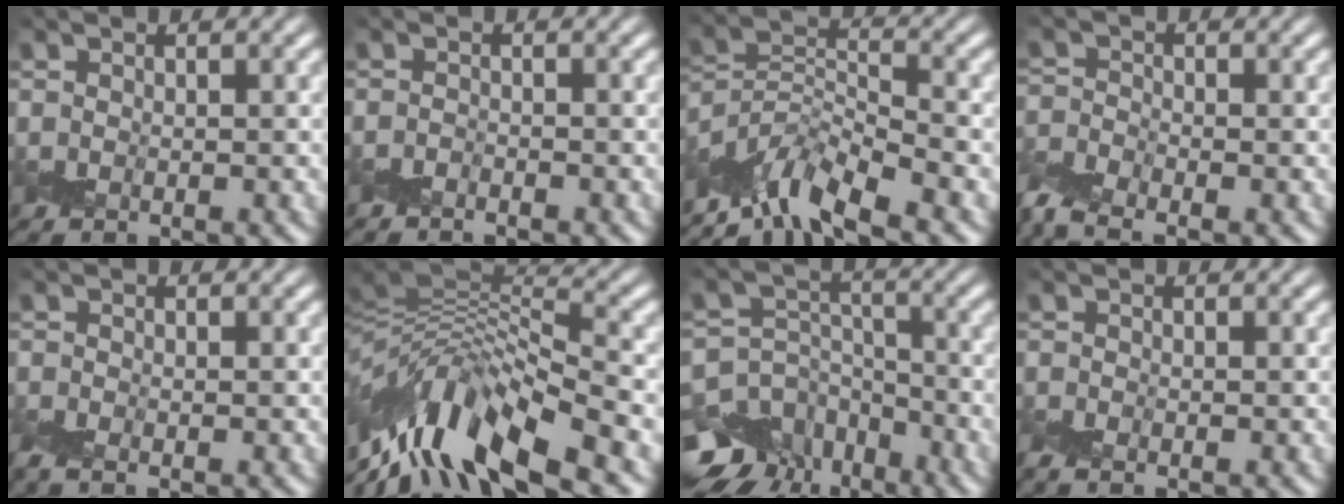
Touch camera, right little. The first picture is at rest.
{"total": 1.0, "force": [-1.0, -0.2, -0.2], "torque": [0.006, 0.001, -0.023]}
{"total": 6.1, "force": [-5.4, 0.7, 2.7], "torque": [-0.044, -0.002, -0.114]}
{"total": 4.4, "force": [-3.2, 1.7, 2.4], "torque": [-0.055, -0.007, -0.077]}
{"total": 2.0, "force": [-0.9, 1.0, 1.4], "torque": [-0.045, 0.001, -0.027]}
{"total": 10.2, "force": [-5.9, 2.7, 7.9], "torque": [-0.137, 0.018, -0.115]}
{"total": 11.1, "force": [-7.2, 7.9, 3.0], "torque": [-0.066, -0.028, -0.124]}
{"total": 1.3, "force": [-0.8, 0.5, 0.8], "torque": [-0.030, -0.001, -0.023]}